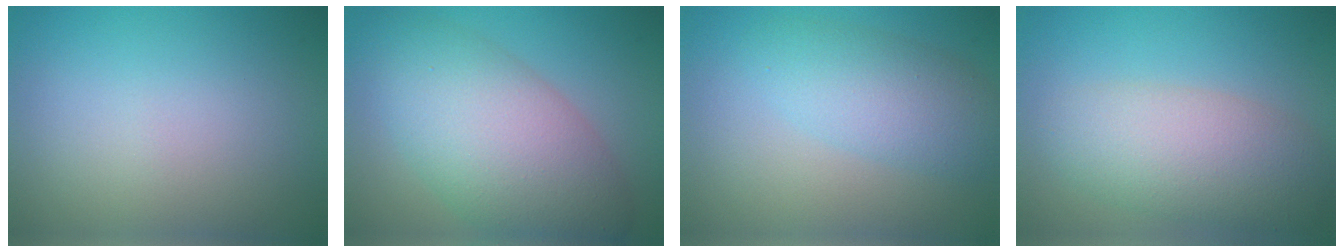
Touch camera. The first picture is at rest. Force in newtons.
{"total": 9.1, "press": 9.1, "slide": 0.4}
{"total": 4.1, "press": 4.1, "slide": 0.3}
{"total": 5.8, "press": 5.8, "slide": 0.1}